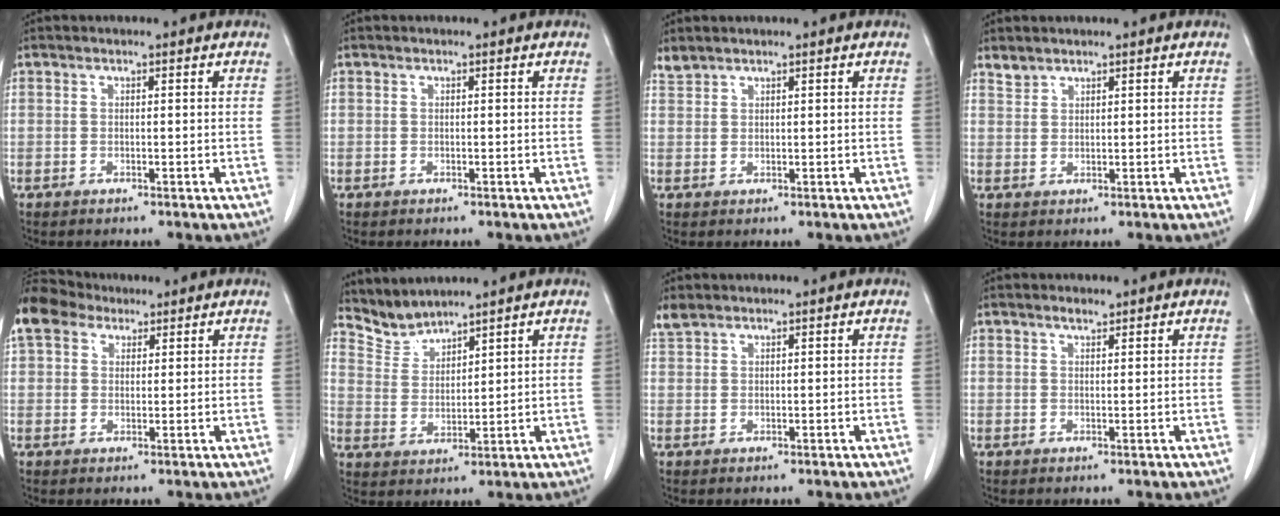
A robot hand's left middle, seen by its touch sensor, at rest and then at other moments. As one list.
[{"total": 0.0}, {"total": 1.4, "force": [1.4, 0.2, -0.1], "torque": [-0.005, 0.007, 0.034]}, {"total": 1.5, "force": [1.4, 0.5, -0.1], "torque": [0.003, 0.003, 0.028]}, {"total": 6.3, "force": [4.5, 3.8, 2.1], "torque": [-0.053, 0.032, 0.093]}, {"total": 4.7, "force": [4.6, 0.1, -0.7], "torque": [0.008, -0.001, 0.106]}, {"total": 1.8, "force": [1.7, 0.6, 0.3], "torque": [-0.012, 0.009, 0.037]}, {"total": 1.1, "force": [1.0, 0.3, 0.4], "torque": [-0.014, -0.002, 0.017]}]